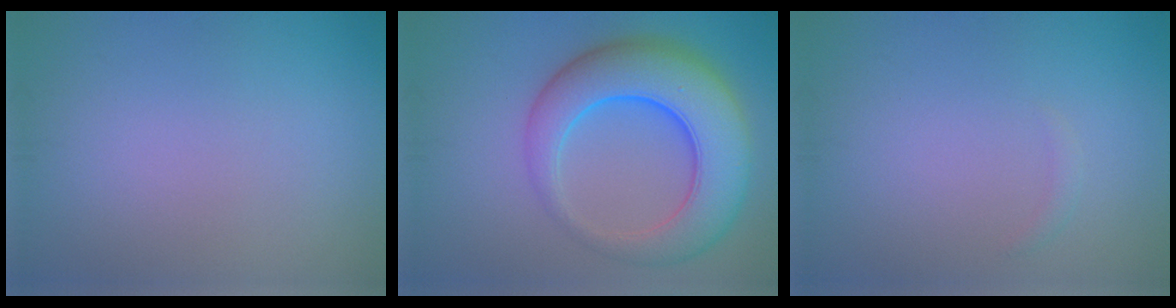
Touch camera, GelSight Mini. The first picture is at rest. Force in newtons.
{"total": 9.2, "press": 9.1, "slide": 0.2}
{"total": 0.7, "press": 0.7, "slide": 0.0}